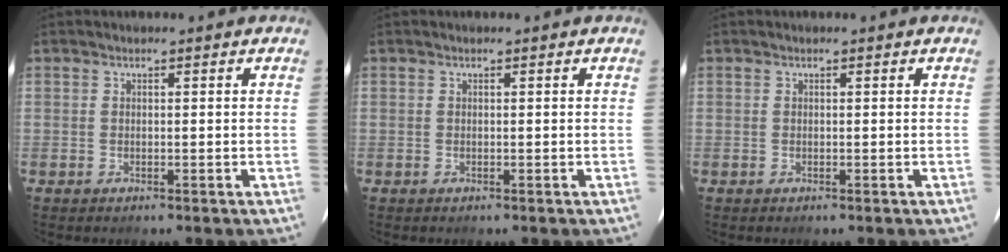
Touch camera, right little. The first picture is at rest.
{"total": 0.0}
{"total": 0.0}